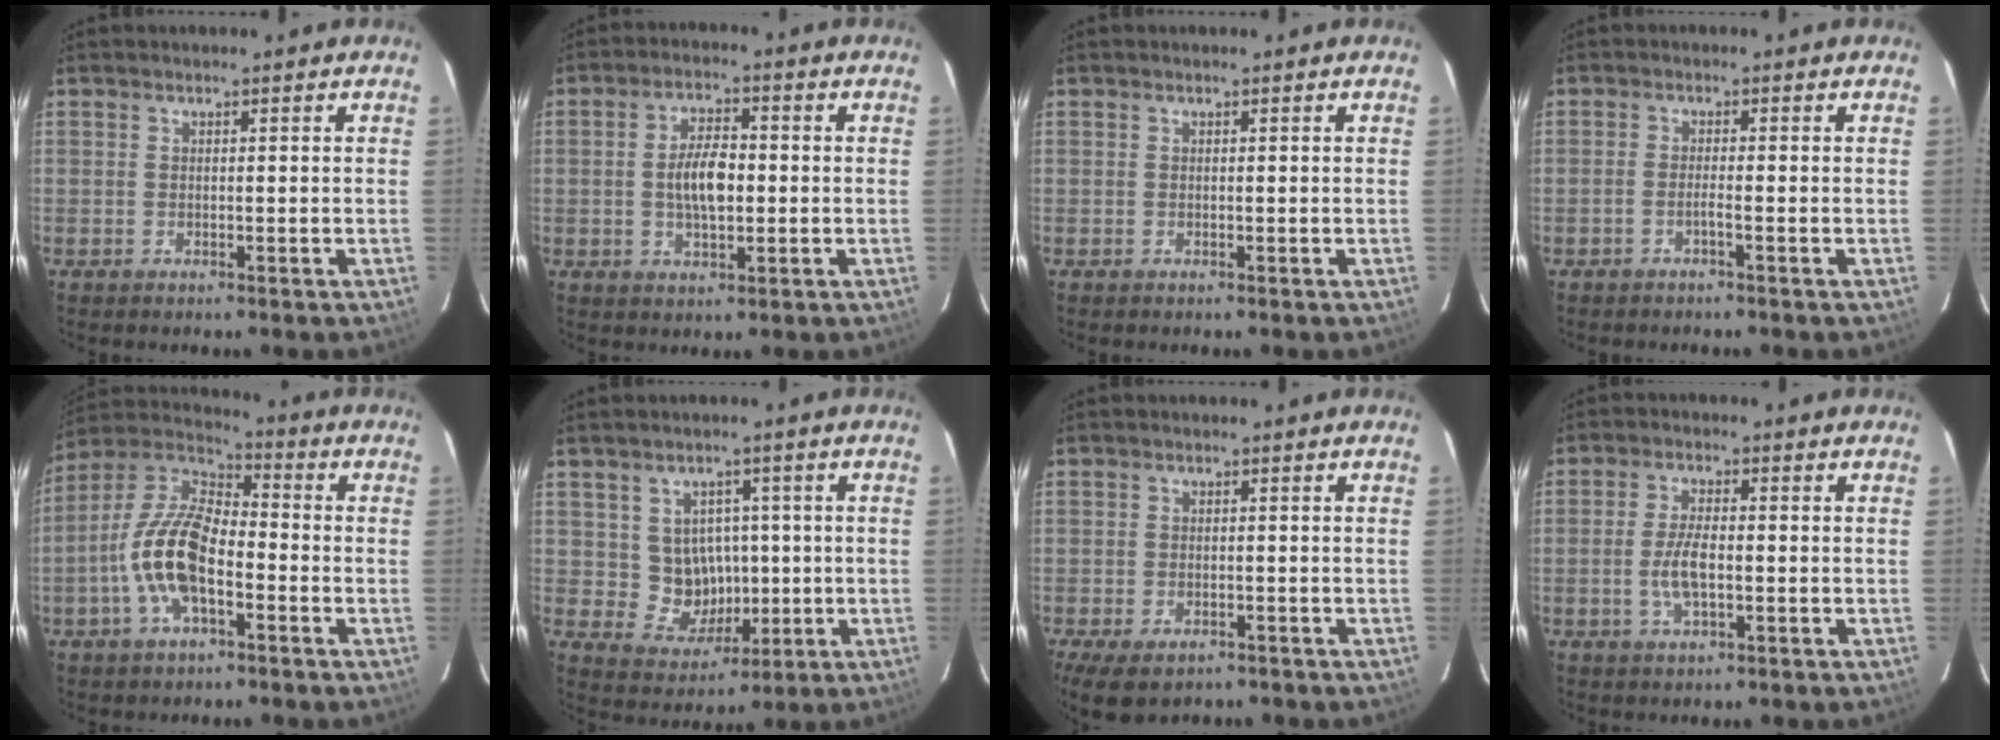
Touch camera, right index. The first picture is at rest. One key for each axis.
{"total": 7.1, "fx": -0.4, "fy": 3.3, "fz": 6.2, "tx": -0.116, "ty": 0.006, "tz": -0.003}
{"total": 0.0}
{"total": 1.2, "fx": -0.9, "fy": -0.3, "fz": 0.8, "tx": -0.019, "ty": 0.002, "tz": -0.019}
{"total": 13.9, "fx": -4.4, "fy": 6.3, "fz": 11.6, "tx": -0.240, "ty": 0.006, "tz": -0.085}
{"total": 7.8, "fx": 0.4, "fy": 7.4, "fz": 2.3, "tx": -0.052, "ty": 0.010, "tz": 0.025}
{"total": 7.6, "fx": -4.8, "fy": 3.9, "fz": 4.4, "tx": -0.100, "ty": -0.026, "tz": -0.075}
{"total": 5.4, "fx": -1.1, "fy": 1.9, "fz": 4.9, "tx": -0.100, "ty": 0.000, "tz": -0.020}